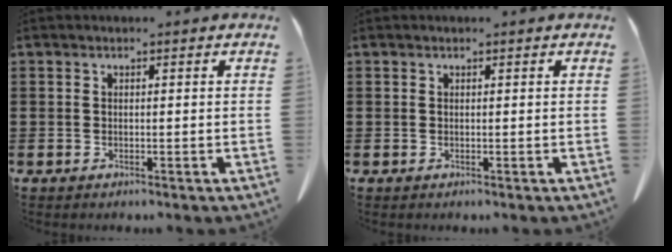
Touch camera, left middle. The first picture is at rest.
{"total": 0.0}